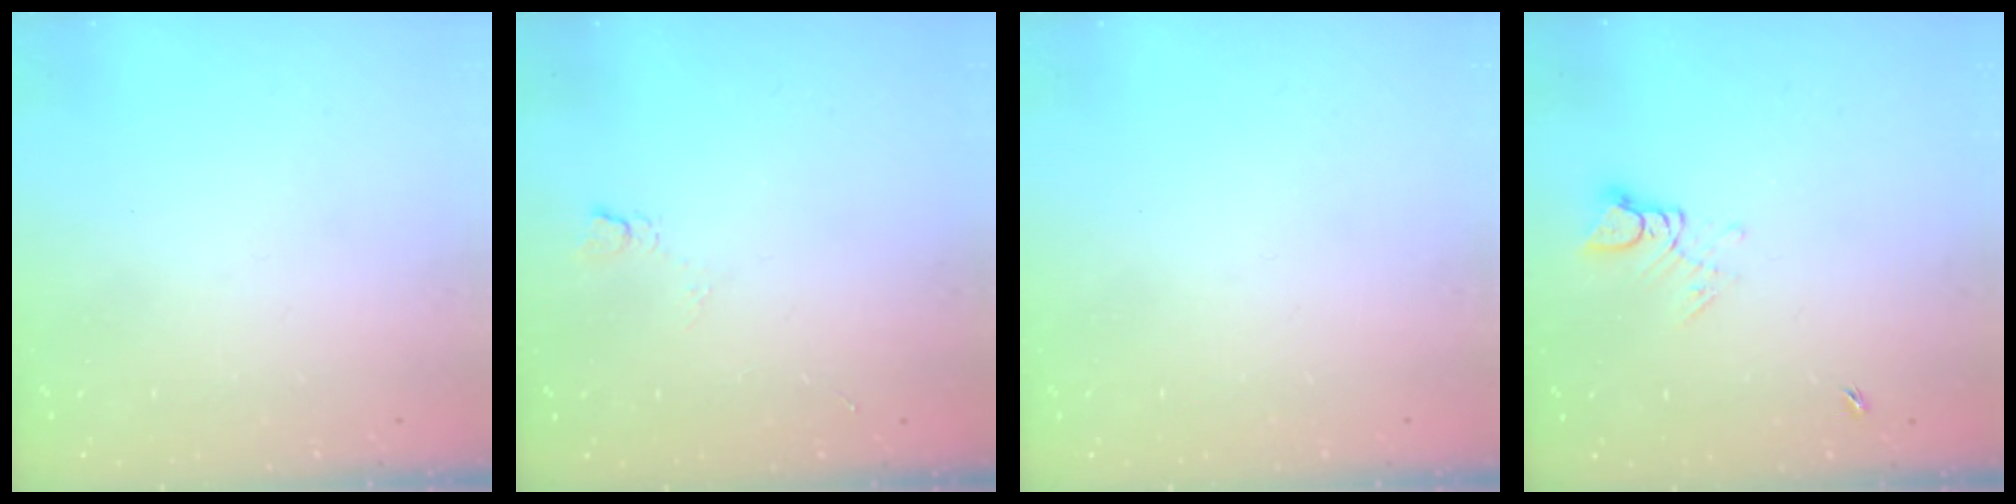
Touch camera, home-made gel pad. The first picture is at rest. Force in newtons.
{"total": 3.3, "press": 3.3, "slide": 0.6}
{"total": 0.0}
{"total": 3.5, "press": 3.5, "slide": 0.3}